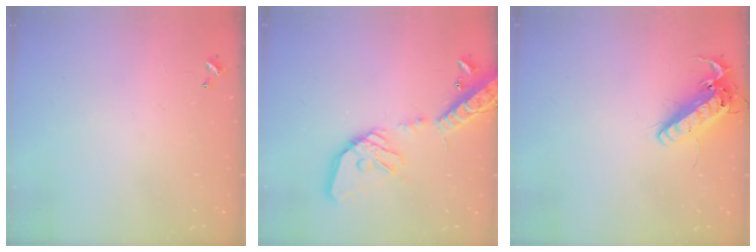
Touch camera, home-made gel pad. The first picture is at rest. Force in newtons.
{"total": 21.3, "press": 20.9, "slide": 3.7}
{"total": 15.8, "press": 15.6, "slide": 2.7}